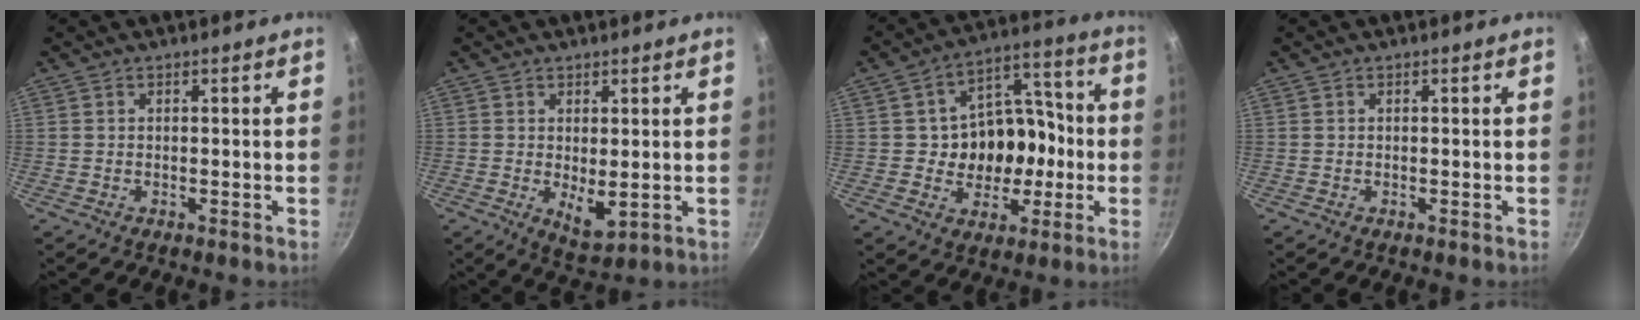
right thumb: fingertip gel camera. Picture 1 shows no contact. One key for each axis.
{"total": 5.1, "fx": 0.2, "fy": 2.4, "fz": 4.5, "tx": -0.062, "ty": -0.016, "tz": 0.013}
{"total": 15.2, "fx": -1.5, "fy": 12.0, "fz": 9.3, "tx": -0.101, "ty": 0.037, "tz": -0.021}
{"total": 0.0}